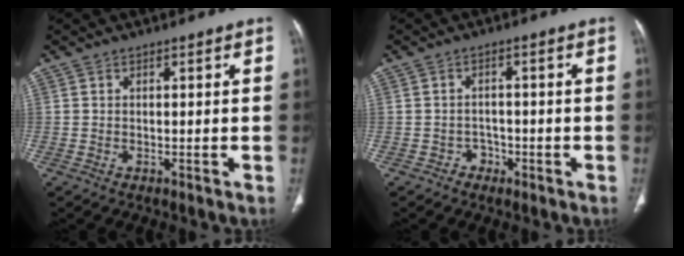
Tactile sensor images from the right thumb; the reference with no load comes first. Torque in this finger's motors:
{"motor_torque": [0.10, -0.53, 0.07, -0.60, -0.06]}